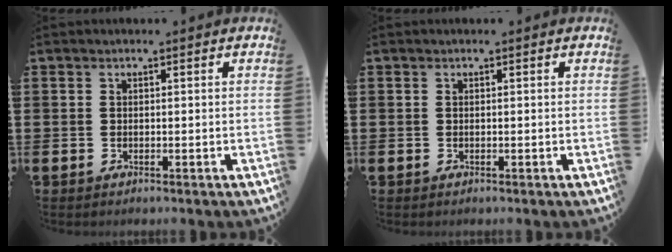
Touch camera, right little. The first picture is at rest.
{"total": 0.0}